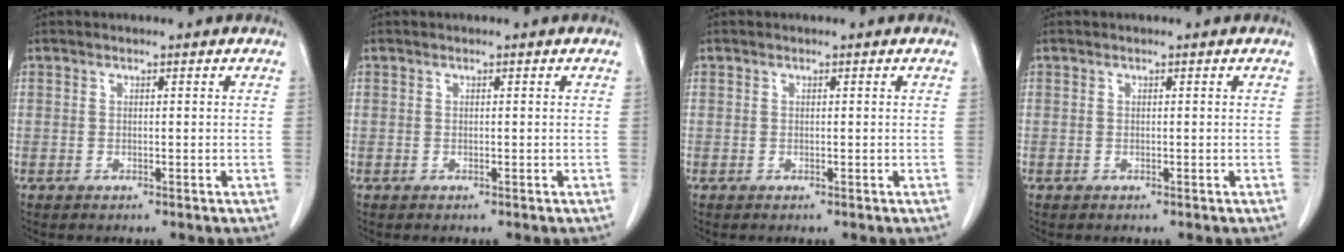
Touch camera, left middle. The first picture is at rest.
{"total": 0.0}
{"total": 0.0}
{"total": 0.0}